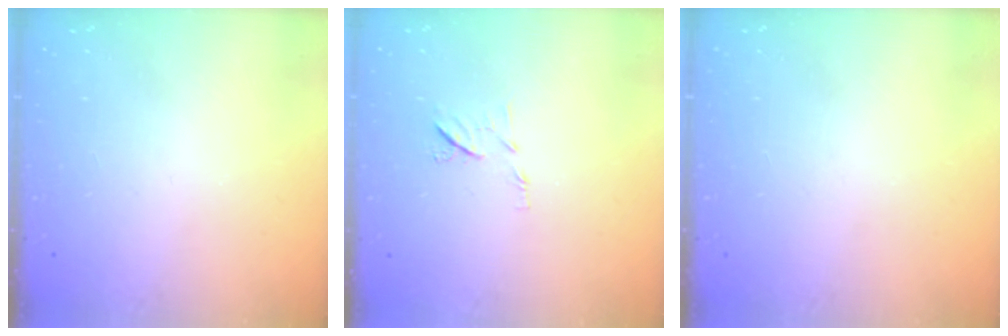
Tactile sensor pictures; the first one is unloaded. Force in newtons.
{"total": 6.7, "press": 6.6, "slide": 1.0}
{"total": 0.0}